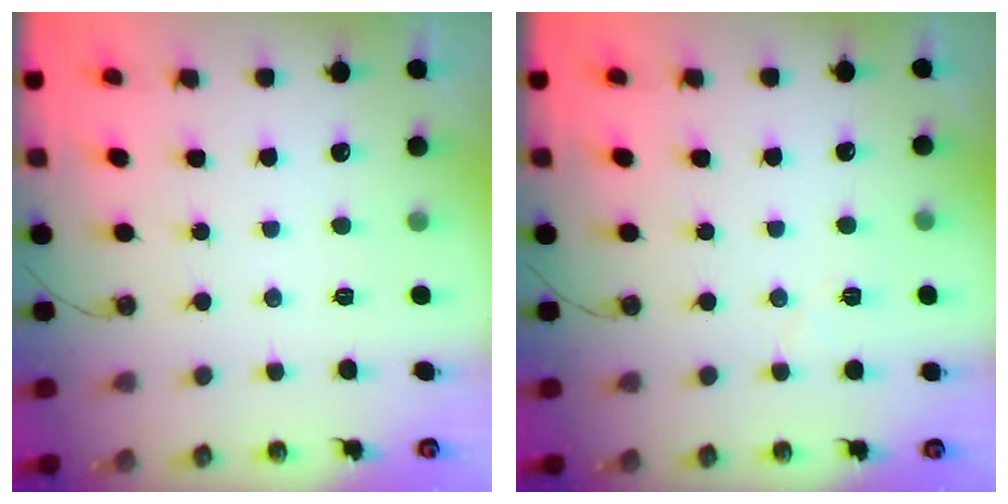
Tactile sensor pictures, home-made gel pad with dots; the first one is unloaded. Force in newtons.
{"total": 3.7, "press": 3.4, "slide": 1.5}